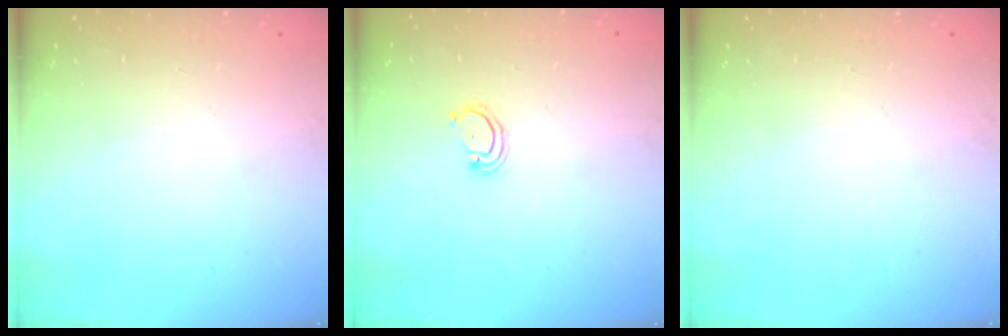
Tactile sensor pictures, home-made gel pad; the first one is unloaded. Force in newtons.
{"total": 2.4, "press": 2.4, "slide": 0.2}
{"total": 0.0}